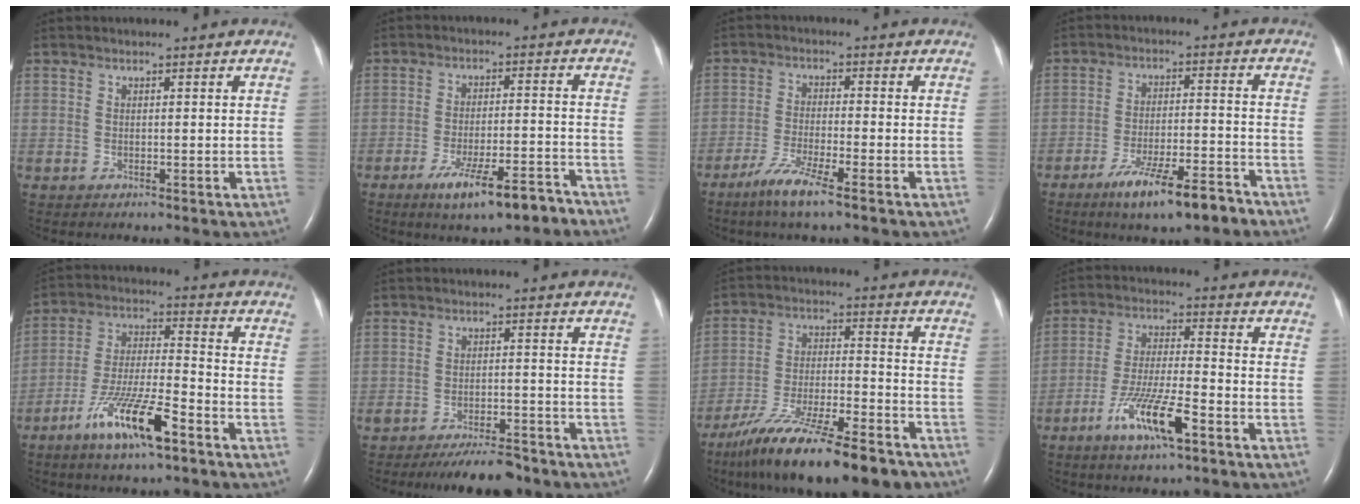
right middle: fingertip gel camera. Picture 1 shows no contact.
{"total": 9.4, "force": [-6.7, 1.5, 6.5], "torque": [-0.105, -0.009, -0.104]}
{"total": 6.1, "force": [-4.2, 0.0, 4.4], "torque": [-0.095, -0.016, -0.082]}
{"total": 10.0, "force": [-7.1, 1.4, 6.9], "torque": [-0.117, -0.013, -0.117]}
{"total": 12.0, "force": [-7.1, 1.6, 9.5], "torque": [-0.188, -0.016, -0.132]}
{"total": 7.9, "force": [-6.9, 2.0, 3.3], "torque": [-0.045, -0.007, -0.107]}
{"total": 20.2, "force": [-15.7, 3.3, 12.3], "torque": [-0.188, -0.017, -0.261]}
{"total": 9.9, "force": [-5.4, 1.2, 8.2], "torque": [-0.166, -0.012, -0.099]}